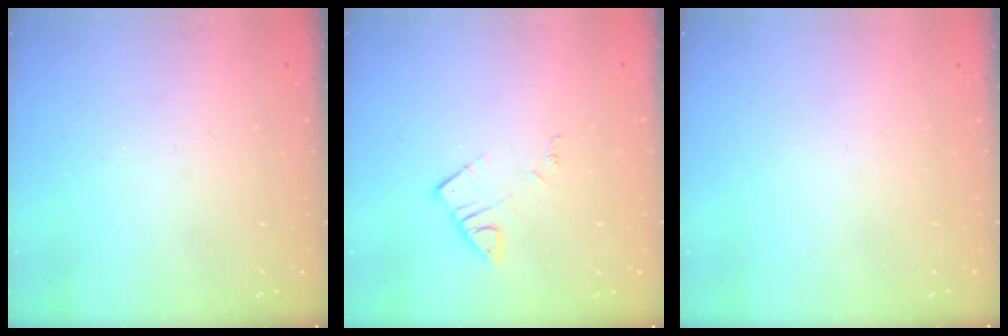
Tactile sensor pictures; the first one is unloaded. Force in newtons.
{"total": 4.0, "press": 4.0, "slide": 0.3}
{"total": 1.5, "press": 1.5, "slide": 0.1}